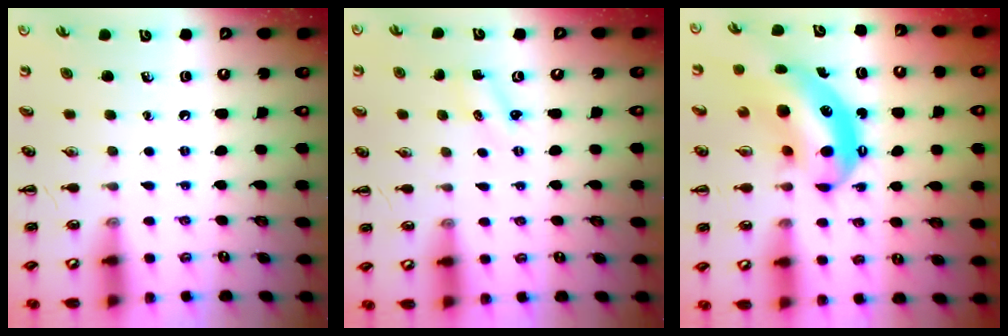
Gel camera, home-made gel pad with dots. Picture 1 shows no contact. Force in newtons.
{"total": 1.3, "press": 1.2, "slide": 0.3}
{"total": 10.8, "press": 10.4, "slide": 2.7}